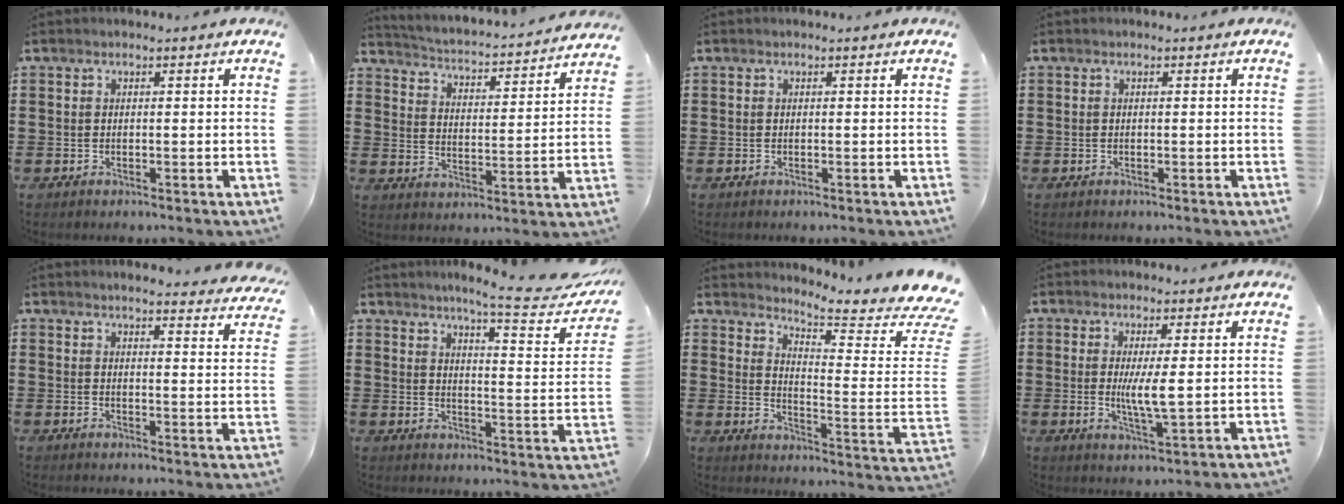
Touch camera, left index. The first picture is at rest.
{"total": 2.7, "force": [2.6, -0.5, 0.4], "torque": [-0.027, -0.035, 0.033]}
{"total": 0.0}
{"total": 0.0}
{"total": 3.1, "force": [3.0, -0.4, 0.5], "torque": [-0.016, -0.018, 0.051]}
{"total": 7.2, "force": [5.9, -0.4, 4.1], "torque": [-0.071, -0.043, 0.089]}
{"total": 5.5, "force": [5.1, -0.3, 2.0], "torque": [-0.054, -0.062, 0.083]}
{"total": 4.9, "force": [0.5, 0.6, 4.8], "torque": [-0.090, -0.004, 0.008]}